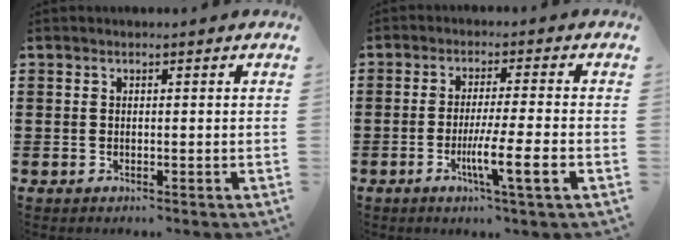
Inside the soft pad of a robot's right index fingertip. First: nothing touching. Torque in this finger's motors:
{"motor_torque": [1.84, -0.30, 0.65, 0.15]}